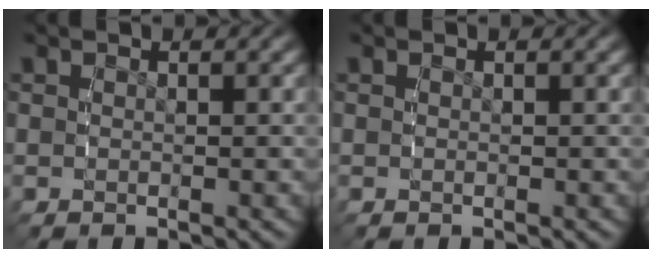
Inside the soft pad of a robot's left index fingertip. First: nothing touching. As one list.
[{"total": 0.0}]